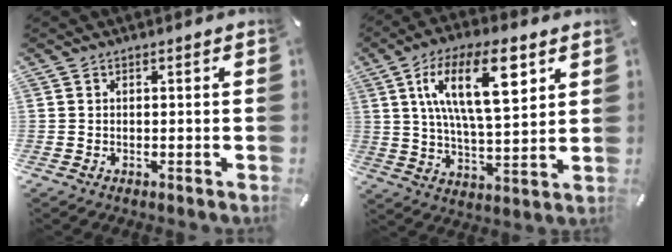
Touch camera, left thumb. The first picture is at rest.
{"total": 18.2, "force": [7.6, 7.1, 14.9], "torque": [-0.270, -0.009, 0.118]}